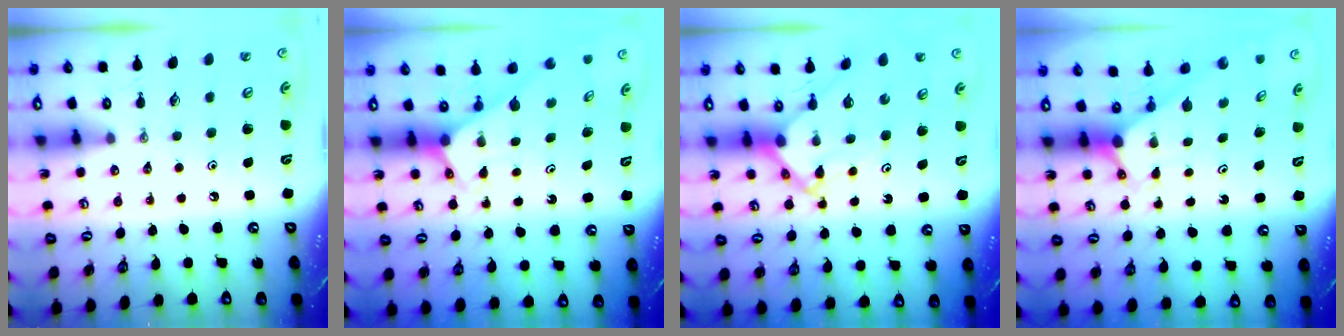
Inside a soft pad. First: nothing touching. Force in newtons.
{"total": 2.7, "press": 2.7, "slide": 0.1}
{"total": 10.0, "press": 10.0, "slide": 0.7}
{"total": 2.9, "press": 2.9, "slide": 0.0}